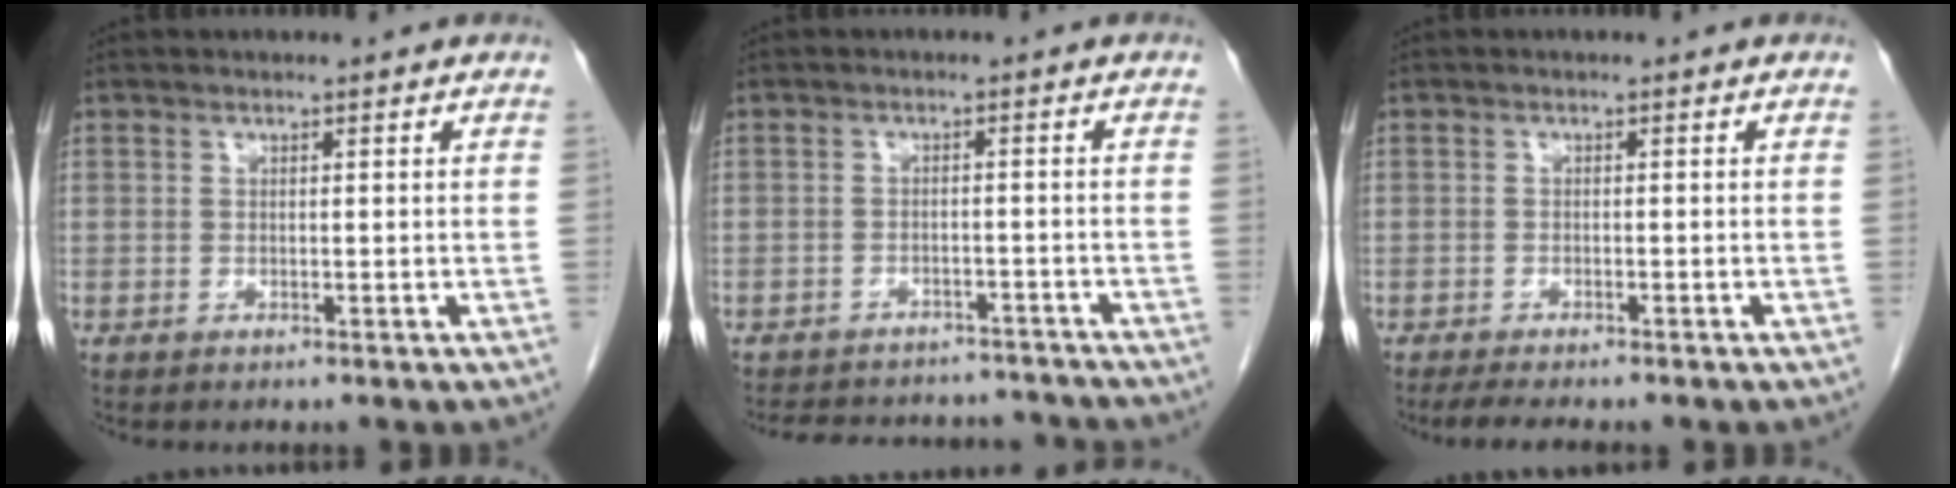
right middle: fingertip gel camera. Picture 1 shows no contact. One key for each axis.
{"total": 14.4, "fx": -13.2, "fy": 4.3, "fz": 3.7, "tx": -0.078, "ty": 0.013, "tz": -0.163}
{"total": 4.5, "fx": -3.7, "fy": 0.6, "fz": 2.4, "tx": -0.036, "ty": -0.010, "tz": -0.052}